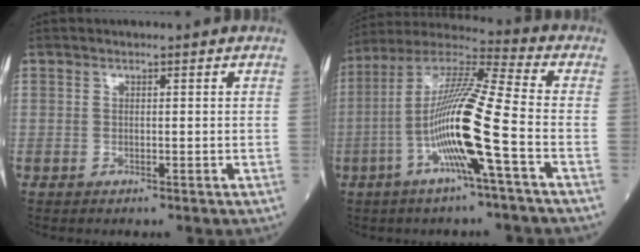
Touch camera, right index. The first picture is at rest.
{"total": 15.8, "force": [-4.3, -0.4, 15.2], "torque": [-0.297, 0.004, -0.093]}